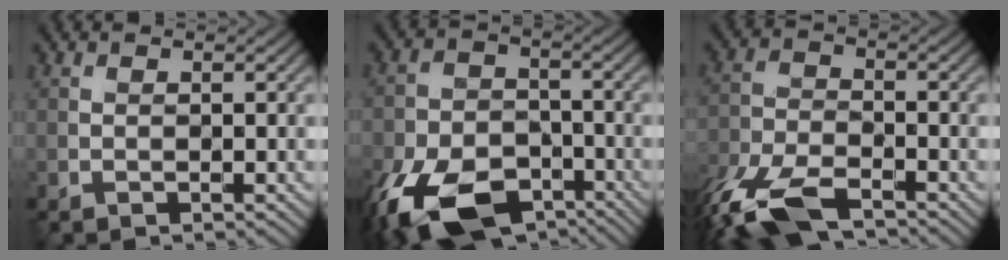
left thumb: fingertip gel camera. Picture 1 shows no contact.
{"total": 14.3, "force": [-8.4, 8.1, 8.4], "torque": [-0.196, -0.040, -0.149]}
{"total": 10.4, "force": [-7.2, 4.1, 6.3], "torque": [-0.145, -0.020, -0.154]}